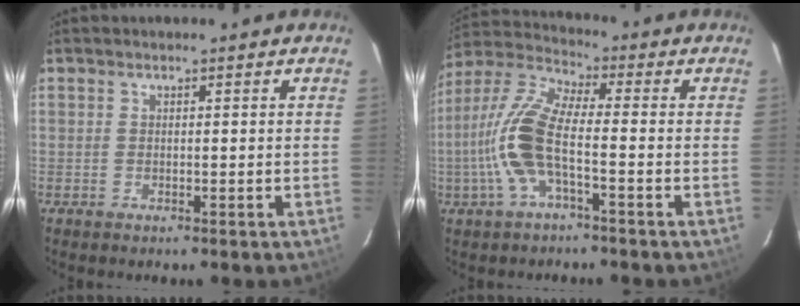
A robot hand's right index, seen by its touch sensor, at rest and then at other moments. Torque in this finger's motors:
{"motor_torque": [1.33, -0.81, 0.83, 0.21]}